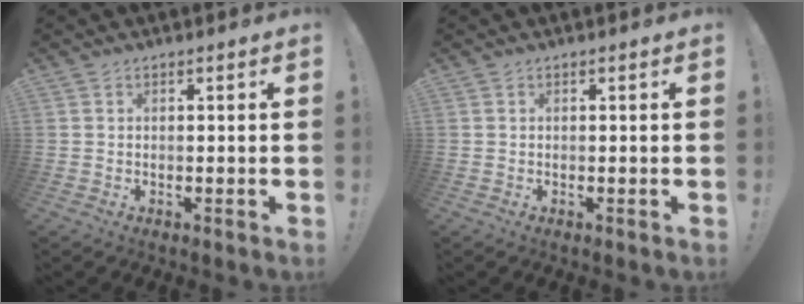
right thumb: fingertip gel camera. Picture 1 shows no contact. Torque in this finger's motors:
{"motor_torque": [0.01, 0.01, -0.03, 0.00, 0.00]}